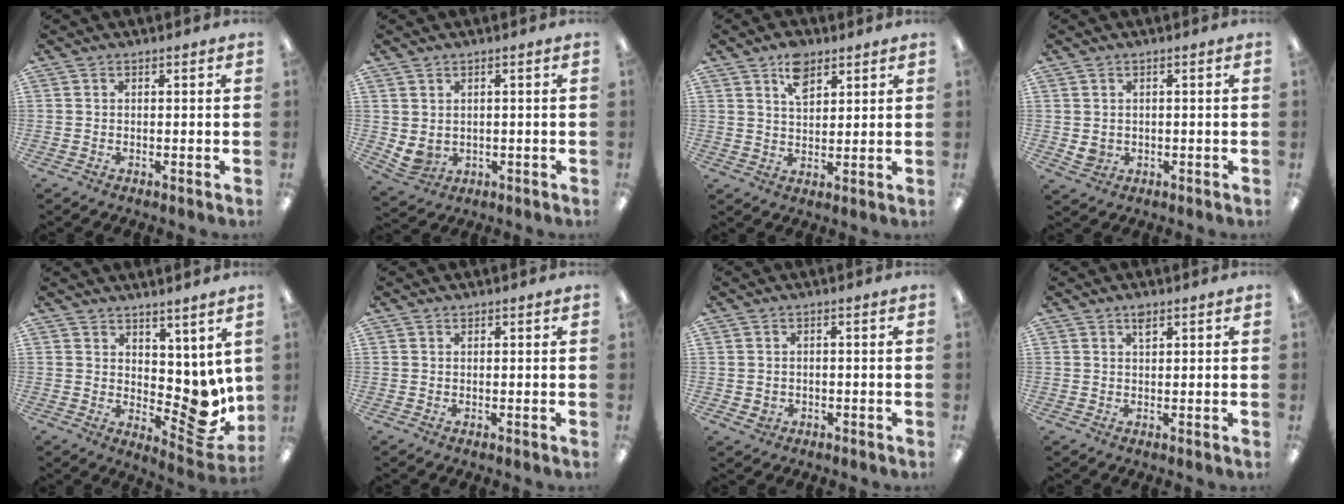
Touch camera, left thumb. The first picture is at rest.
{"total": 3.0, "force": [1.2, 2.3, 1.4], "torque": [-0.042, -0.012, 0.022]}
{"total": 7.2, "force": [4.6, 4.2, 3.7], "torque": [-0.057, -0.014, 0.081]}
{"total": 2.0, "force": [0.5, 1.8, 0.8], "torque": [-0.007, -0.004, 0.008]}
{"total": 8.1, "force": [1.3, 5.7, 5.6], "torque": [-0.045, -0.043, 0.039]}
{"total": 0.5, "force": [0.4, 0.3, 0.1], "torque": [-0.004, 0.000, 0.008]}
{"total": 1.3, "force": [0.0, 1.2, 0.3], "torque": [0.001, -0.003, -0.004]}
{"total": 1.9, "force": [1.3, 0.7, 1.2], "torque": [-0.020, -0.004, 0.022]}